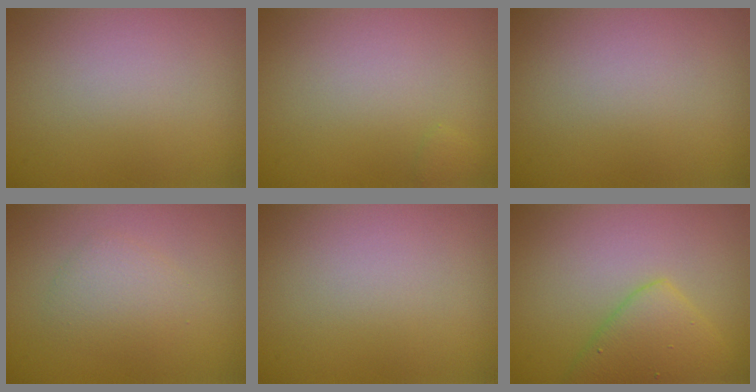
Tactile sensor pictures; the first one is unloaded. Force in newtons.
{"total": 0.5, "press": 0.5, "slide": 0.0}
{"total": 0.0}
{"total": 2.2, "press": 2.2, "slide": 0.0}
{"total": 0.0}
{"total": 4.0, "press": 4.0, "slide": 0.1}